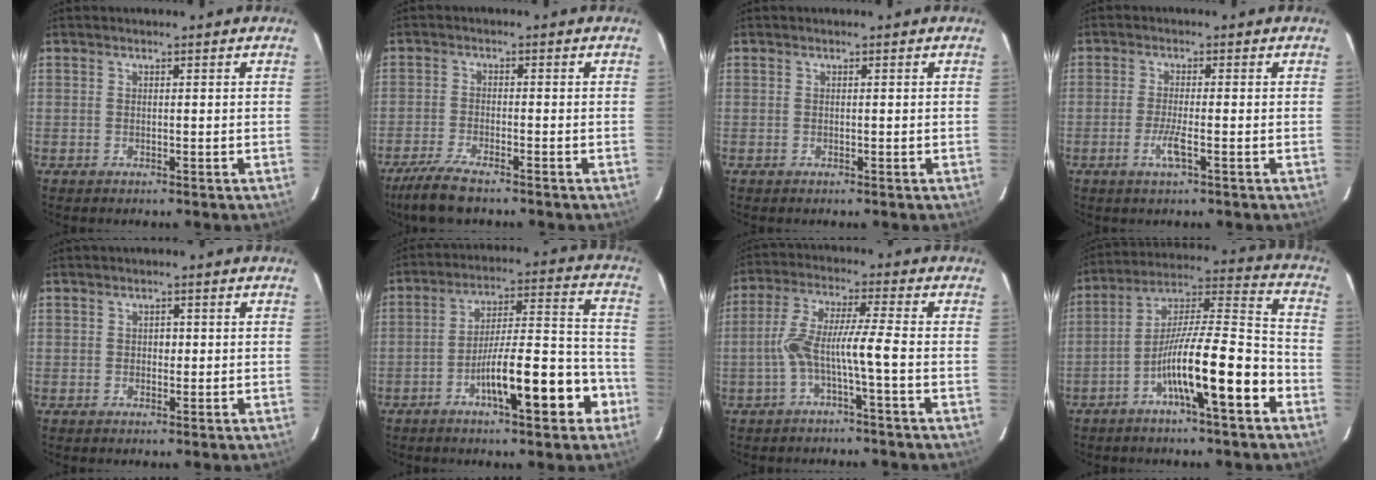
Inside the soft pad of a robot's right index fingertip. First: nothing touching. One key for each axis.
{"total": 6.4, "fx": -5.1, "fy": 0.9, "fz": 3.8, "tx": -0.076, "ty": -0.018, "tz": -0.091}
{"total": 0.0}
{"total": 3.2, "fx": -1.3, "fy": 0.1, "fz": 2.9, "tx": -0.061, "ty": -0.005, "tz": -0.026}
{"total": 1.1, "fx": 0.0, "fy": 0.8, "fz": 0.8, "tx": -0.010, "ty": 0.002, "tz": 0.000}
{"total": 14.1, "fx": -6.4, "fy": 2.8, "fz": 12.3, "tx": -0.192, "ty": 0.025, "tz": -0.094}
{"total": 7.3, "fx": -2.2, "fy": -0.5, "fz": 6.9, "tx": -0.139, "ty": 0.025, "tz": -0.041}
{"total": 14.6, "fx": -6.5, "fy": 1.0, "fz": 13.1, "tx": -0.229, "ty": 0.012, "tz": -0.110}